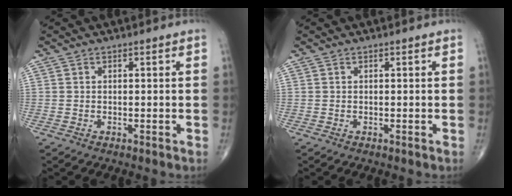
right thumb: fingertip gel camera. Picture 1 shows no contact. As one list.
[{"total": 0.0}]